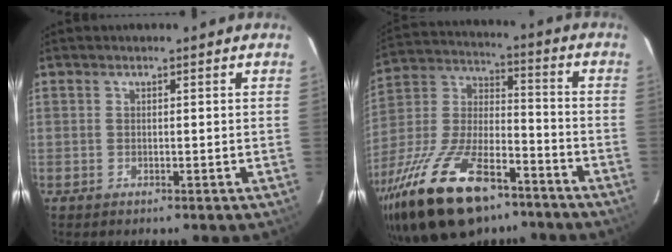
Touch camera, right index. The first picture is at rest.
{"total": 27.0, "force": [-17.6, 11.6, 16.9], "torque": [-0.345, -0.022, -0.294]}